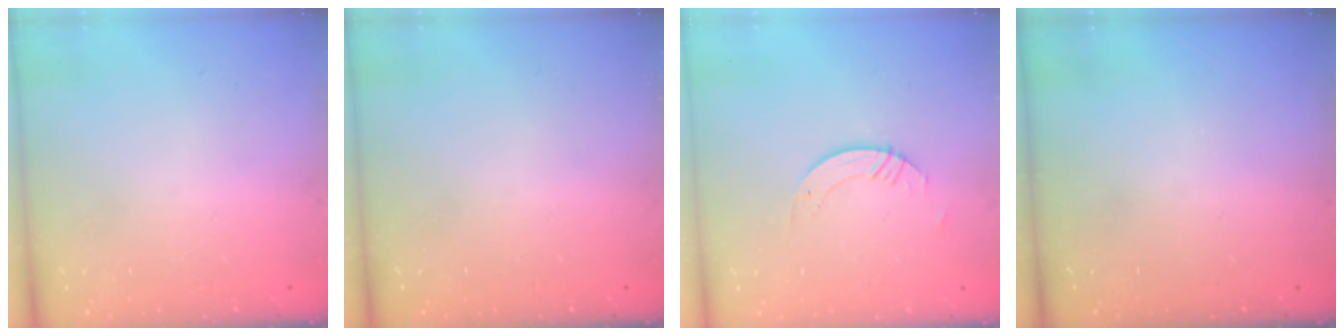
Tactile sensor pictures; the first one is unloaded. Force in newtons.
{"total": 0.0}
{"total": 2.6, "press": 2.6, "slide": 0.2}
{"total": 0.0}